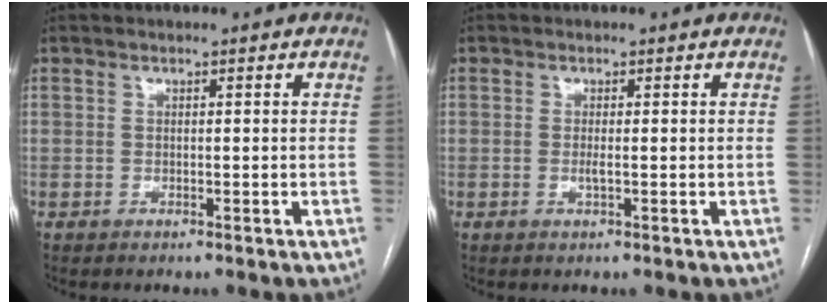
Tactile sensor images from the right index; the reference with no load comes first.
{"total": 1.0, "force": [-0.2, 0.0, 0.9], "torque": [-0.022, -0.002, -0.003]}